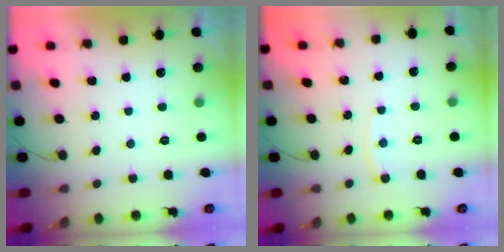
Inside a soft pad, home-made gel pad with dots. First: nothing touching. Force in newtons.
{"total": 3.7, "press": 3.6, "slide": 0.5}